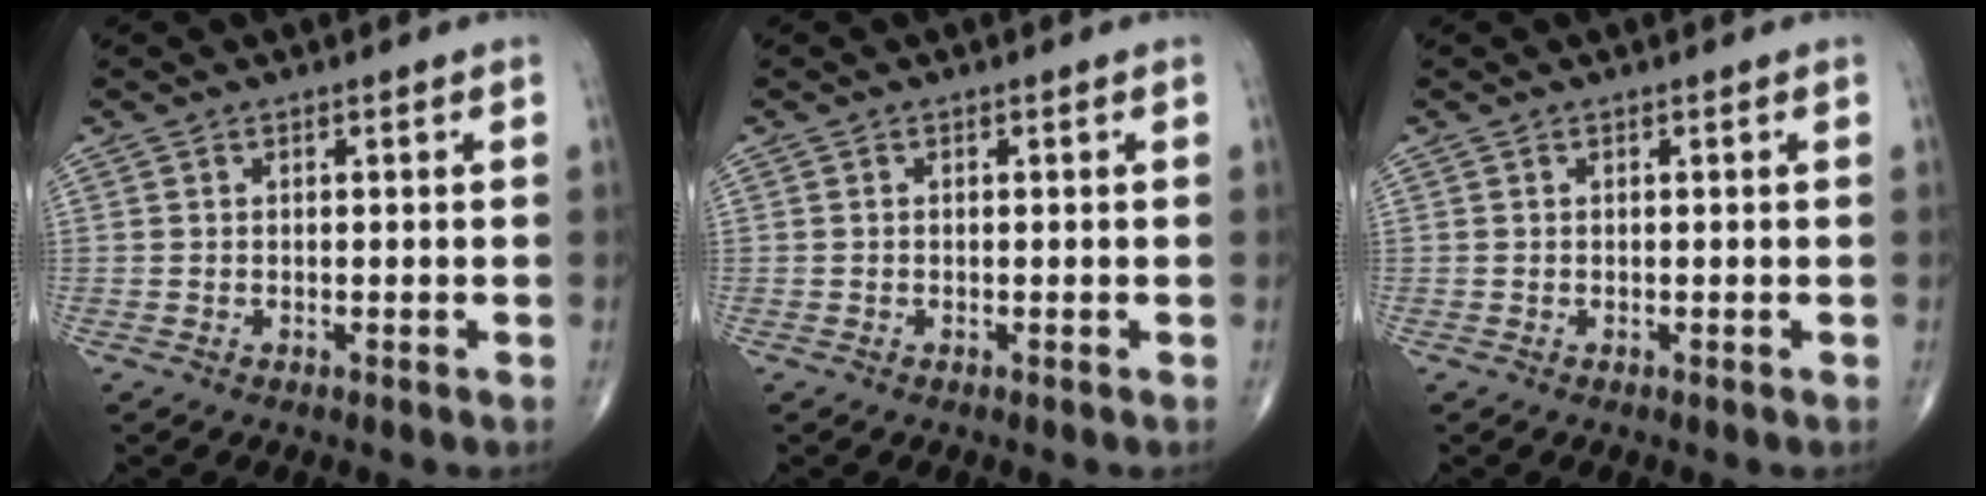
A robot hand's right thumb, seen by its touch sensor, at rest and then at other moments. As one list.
[{"total": 0.0}, {"total": 0.0}]